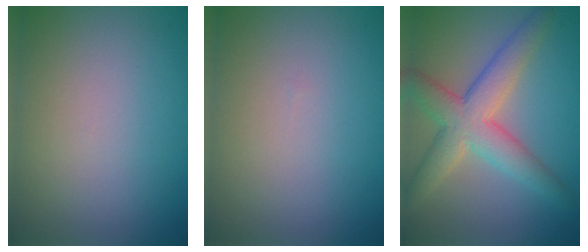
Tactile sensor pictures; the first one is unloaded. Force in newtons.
{"total": 0.0}
{"total": 6.1, "press": 6.1, "slide": 0.2}